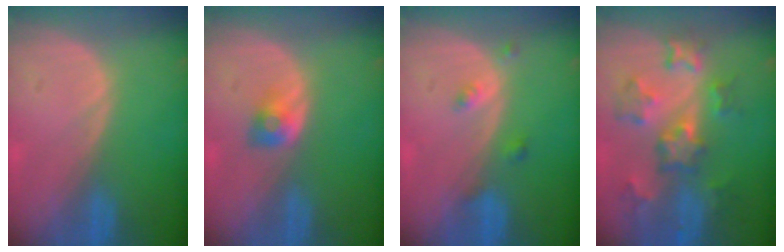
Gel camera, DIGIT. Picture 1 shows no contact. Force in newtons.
{"total": 2.6, "press": 2.4, "slide": 1.0}
{"total": 2.1, "press": 2.1, "slide": 0.2}
{"total": 8.8, "press": 7.8, "slide": 4.0}